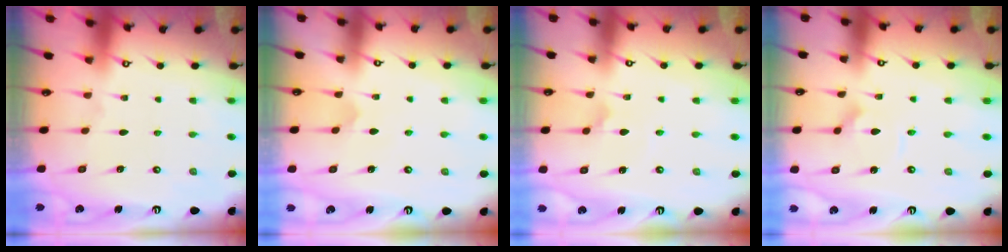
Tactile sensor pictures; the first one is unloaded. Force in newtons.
{"total": 2.3, "press": 2.3, "slide": 0.2}
{"total": 3.0, "press": 3.0, "slide": 0.3}
{"total": 2.8, "press": 2.8, "slide": 0.4}